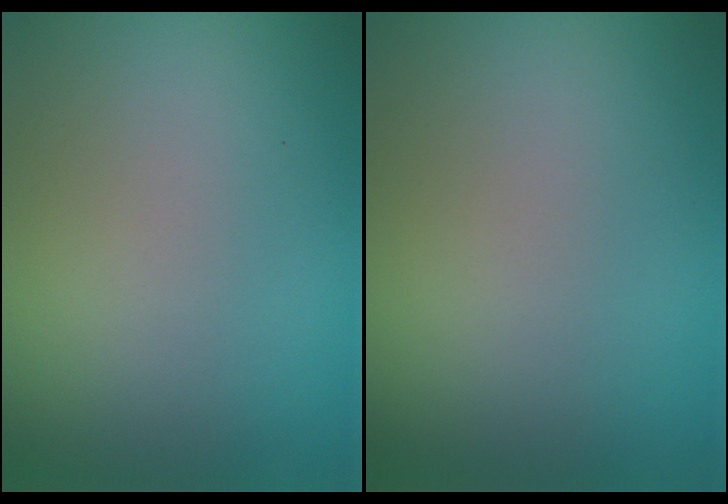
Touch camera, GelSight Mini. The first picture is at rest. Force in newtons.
{"total": 0.0}